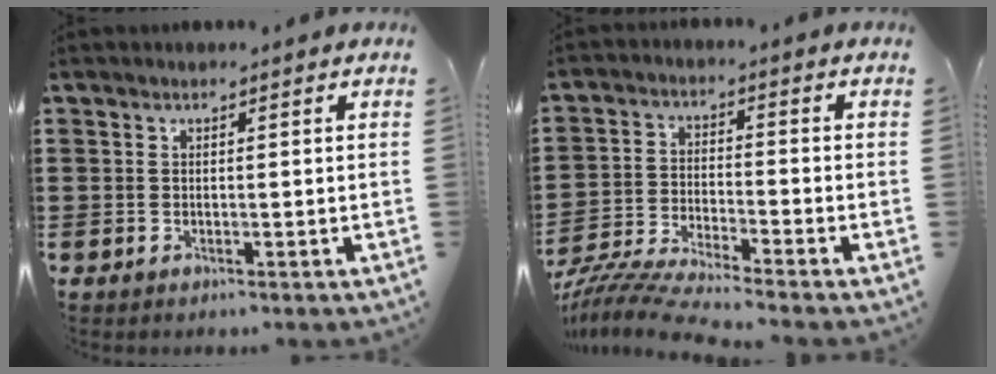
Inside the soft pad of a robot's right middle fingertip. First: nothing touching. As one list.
[{"total": 6.2, "force": [-5.9, -0.5, 1.6], "torque": [-0.050, -0.019, -0.123]}]